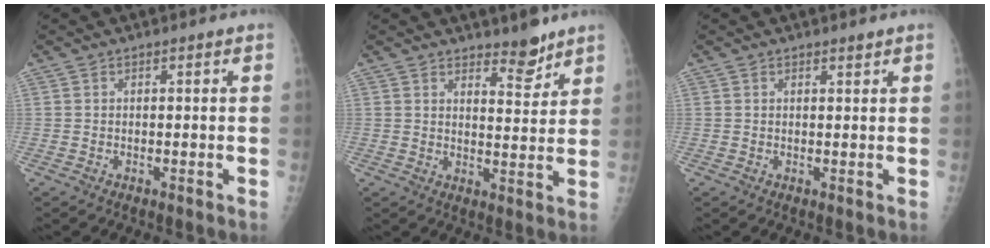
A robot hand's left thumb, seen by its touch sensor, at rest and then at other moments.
{"total": 5.2, "force": [4.2, 1.6, 2.5], "torque": [-0.018, -0.038, 0.064]}
{"total": 0.9, "force": [0.7, 0.1, 0.4], "torque": [-0.006, -0.006, 0.013]}